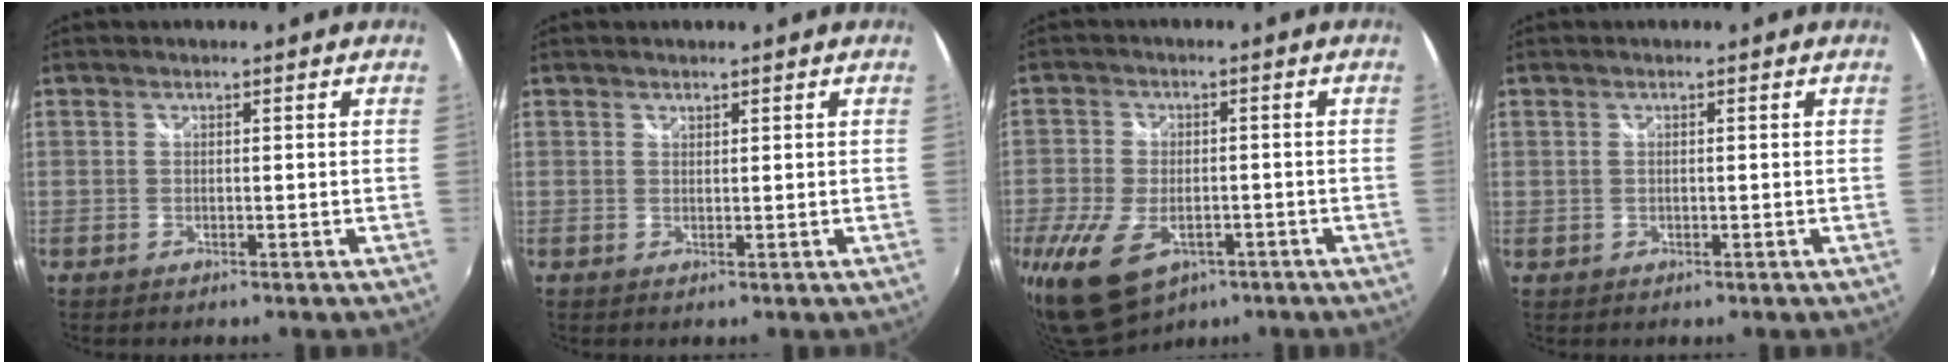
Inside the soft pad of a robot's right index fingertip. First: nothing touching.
{"total": 0.6, "force": [0.6, 0.2, 0.0], "torque": [0.002, 0.000, 0.011]}
{"total": 12.6, "force": [-6.4, 7.4, 7.8], "torque": [-0.189, -0.038, -0.107]}
{"total": 0.8, "force": [0.2, 0.5, 0.6], "torque": [-0.014, 0.000, 0.004]}